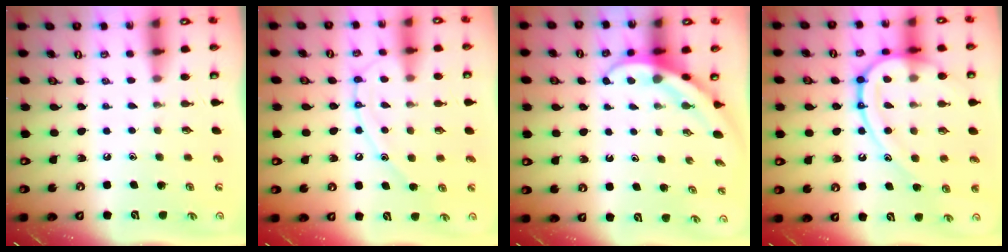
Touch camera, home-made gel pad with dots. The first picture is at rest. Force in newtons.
{"total": 11.2, "press": 11.1, "slide": 1.1}
{"total": 4.0, "press": 4.0, "slide": 0.4}
{"total": 17.9, "press": 17.8, "slide": 2.1}